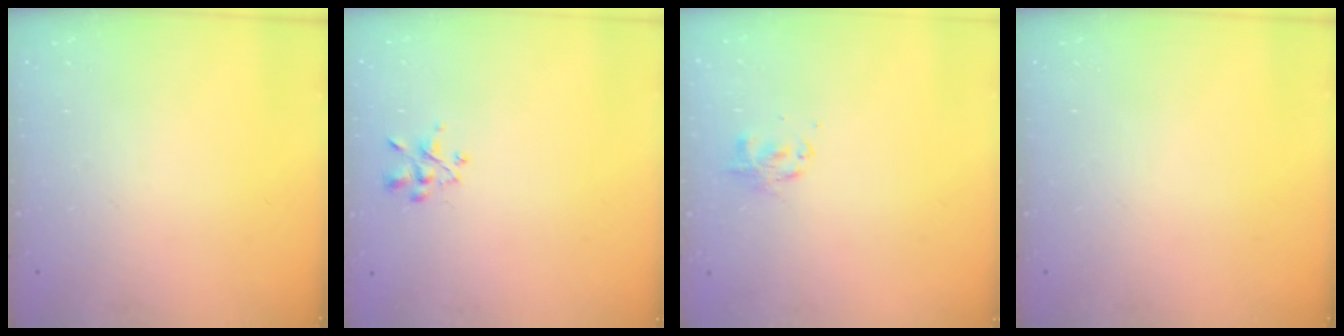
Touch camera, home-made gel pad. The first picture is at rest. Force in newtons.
{"total": 2.4, "press": 2.2, "slide": 0.9}
{"total": 2.8, "press": 2.7, "slide": 0.4}
{"total": 0.0}